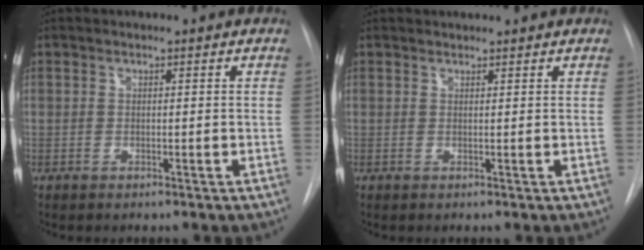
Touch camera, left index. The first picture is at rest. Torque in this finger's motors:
{"motor_torque": [-0.36, -0.77, 0.04, 0.01]}